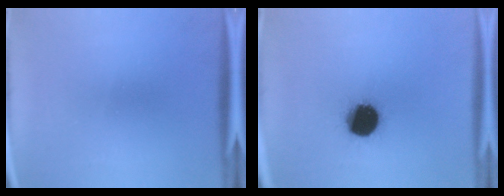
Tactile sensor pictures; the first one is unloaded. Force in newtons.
{"total": 14.2}